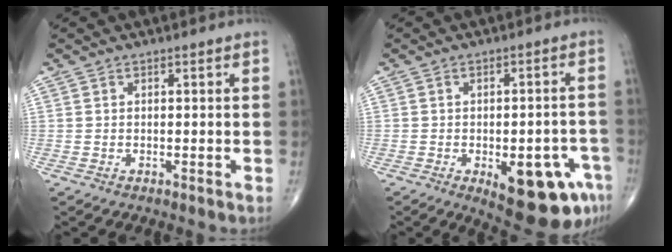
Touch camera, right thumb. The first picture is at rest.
{"total": 14.5, "force": [-6.1, 5.9, 11.7], "torque": [-0.113, 0.021, -0.064]}